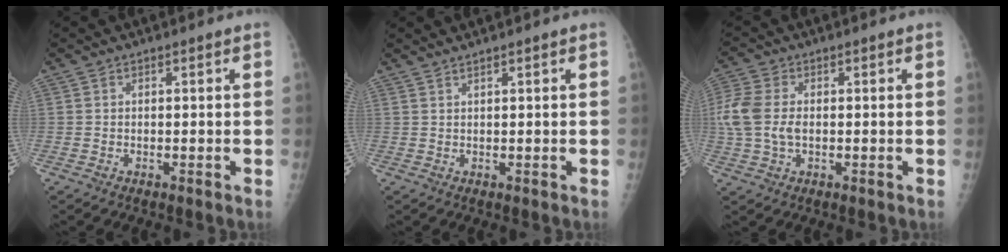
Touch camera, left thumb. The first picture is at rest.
{"total": 0.9, "force": [0.9, -0.2, 0.3], "torque": [-0.007, -0.003, 0.020]}
{"total": 7.6, "force": [0.2, 4.8, 5.8], "torque": [-0.149, 0.010, 0.003]}